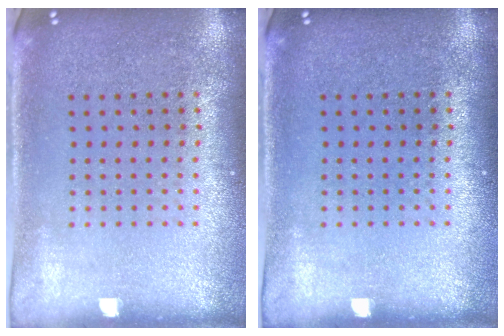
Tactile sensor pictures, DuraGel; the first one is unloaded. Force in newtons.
{"total": 0.0}